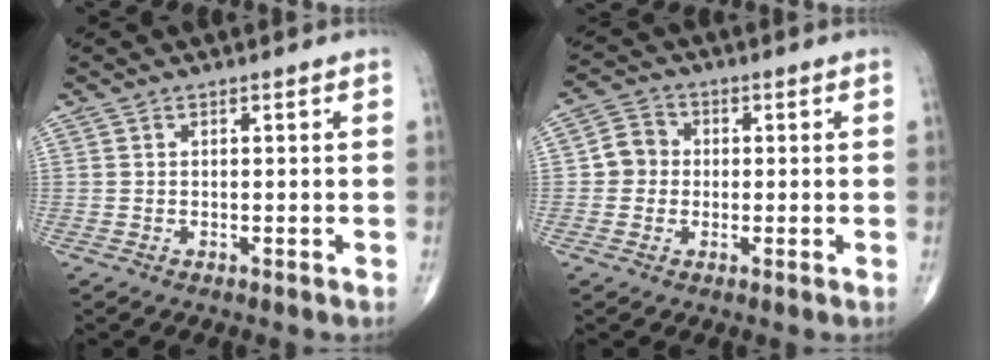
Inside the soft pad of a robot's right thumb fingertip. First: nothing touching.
{"total": 4.6, "force": [-0.2, 4.3, 1.7], "torque": [-0.010, 0.011, -0.013]}